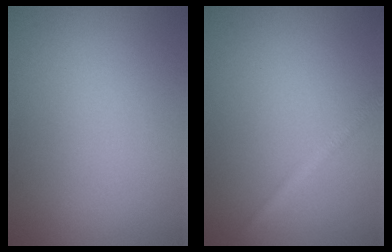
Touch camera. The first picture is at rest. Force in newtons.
{"total": 1.6, "press": 1.6, "slide": 0.0}